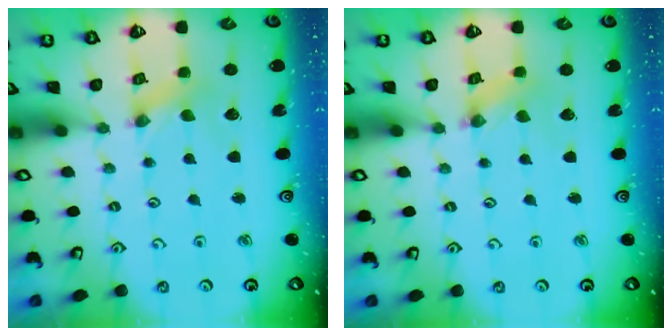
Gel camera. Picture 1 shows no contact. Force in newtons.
{"total": 1.3, "press": 1.3, "slide": 0.2}